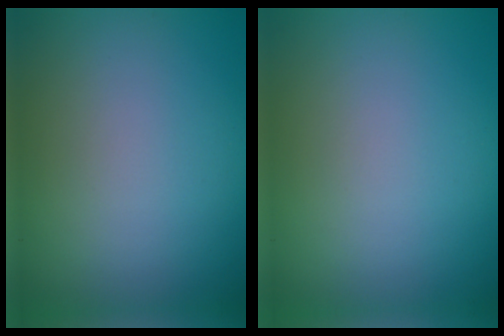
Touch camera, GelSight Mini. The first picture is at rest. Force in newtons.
{"total": 0.0}